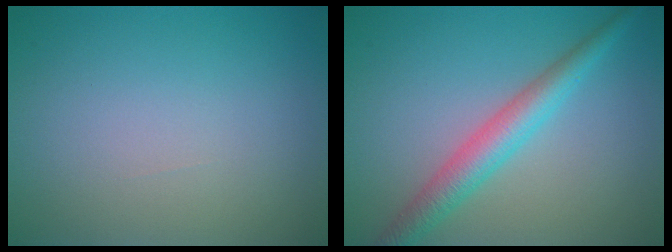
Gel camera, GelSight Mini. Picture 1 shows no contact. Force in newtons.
{"total": 3.9, "press": 3.9, "slide": 0.1}